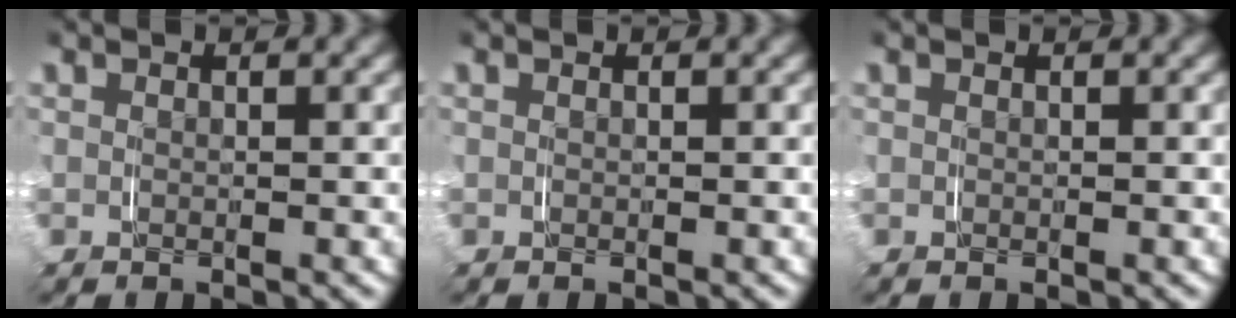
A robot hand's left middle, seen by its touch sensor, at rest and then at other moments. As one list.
[{"total": 0.0}, {"total": 0.0}]